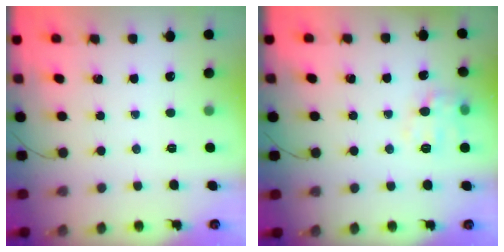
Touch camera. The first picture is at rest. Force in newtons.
{"total": 8.9, "press": 8.9, "slide": 0.4}